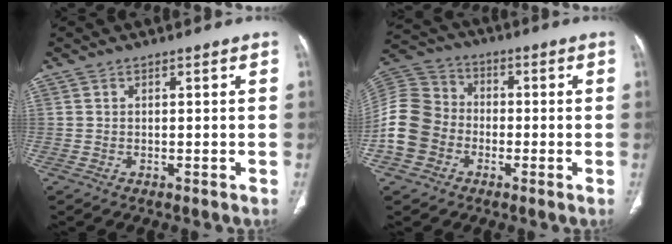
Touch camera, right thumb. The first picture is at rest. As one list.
[{"total": 12.5, "force": [-3.5, 10.6, 5.7], "torque": [-0.104, 0.038, -0.075]}]